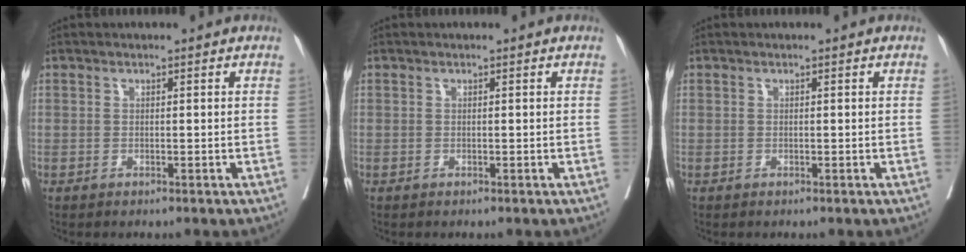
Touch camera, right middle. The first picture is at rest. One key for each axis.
{"total": 0.0}
{"total": 0.0}